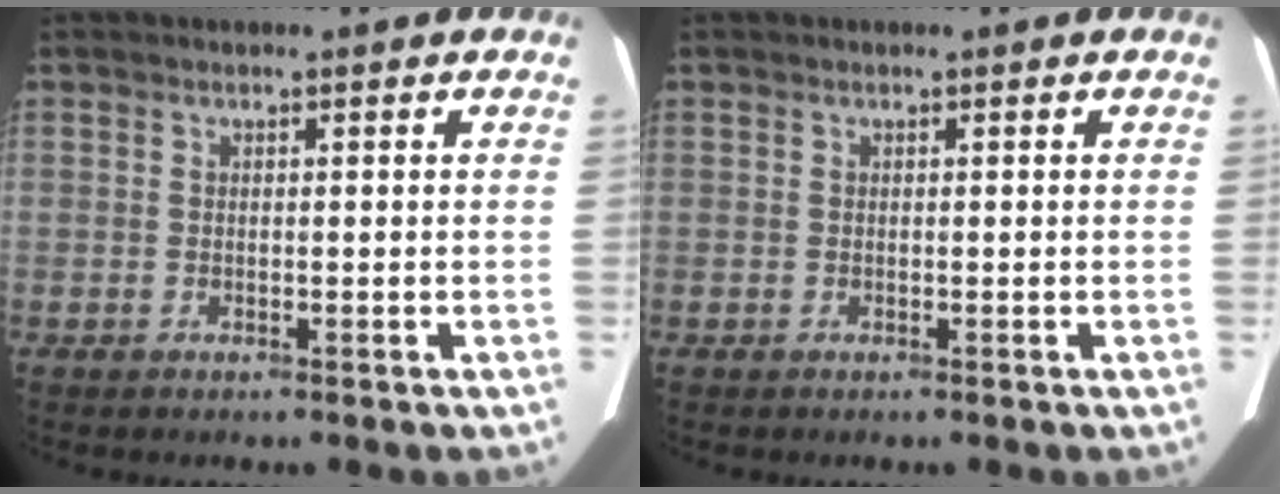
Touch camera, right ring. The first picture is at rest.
{"total": 0.0}